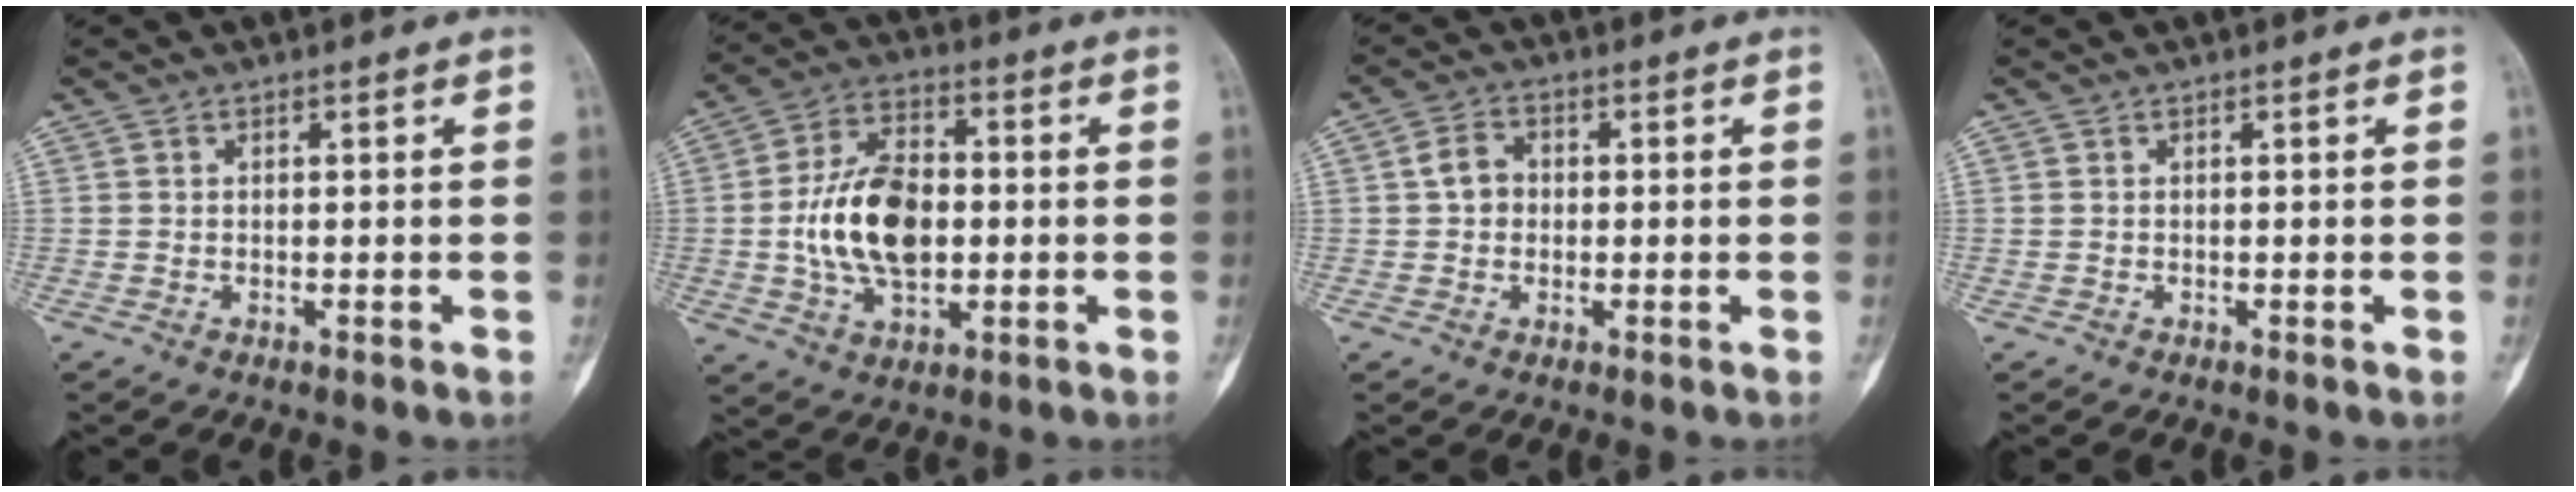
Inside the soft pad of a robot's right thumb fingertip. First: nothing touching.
{"total": 15.0, "force": [-0.6, 9.0, 12.1], "torque": [-0.206, 0.014, -0.010]}
{"total": 4.0, "force": [0.2, 3.2, 2.3], "torque": [-0.031, 0.013, -0.005]}
{"total": 0.0}